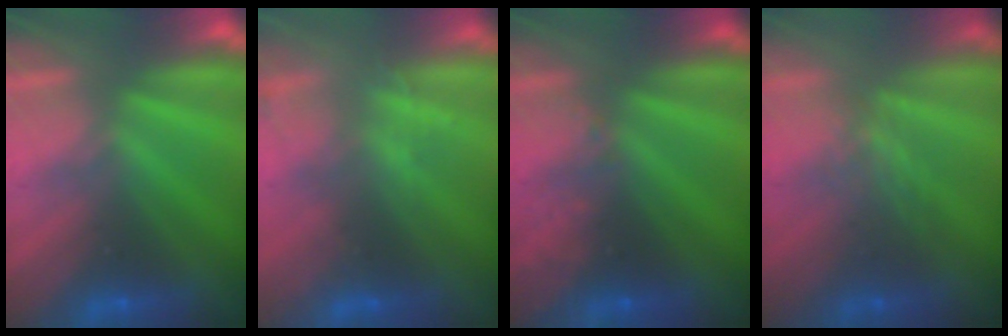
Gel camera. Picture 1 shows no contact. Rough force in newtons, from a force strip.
{"total": 2.1}
{"total": 2.9}
{"total": 2.4}